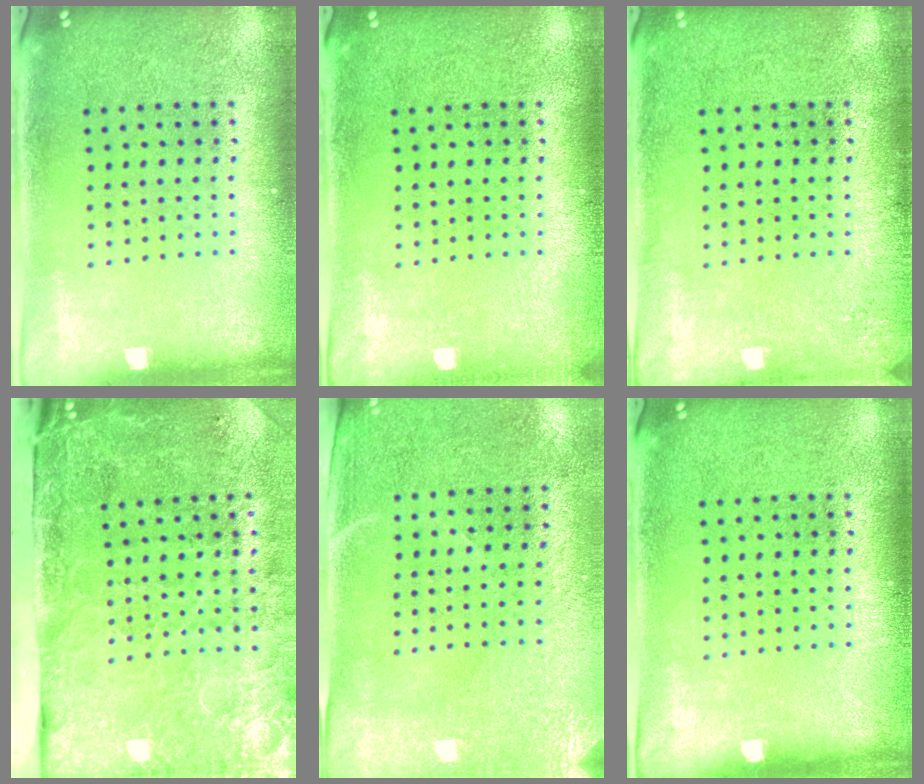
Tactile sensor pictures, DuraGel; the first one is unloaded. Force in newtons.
{"total": 0.7, "press": 0.7, "slide": 0.1}
{"total": 1.3, "press": 1.3, "slide": 0.2}
{"total": 4.7, "press": 3.6, "slide": 3.0}
{"total": 2.9, "press": 2.5, "slide": 1.5}
{"total": 0.0}